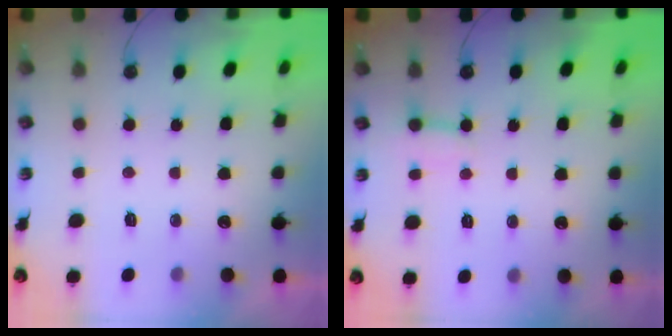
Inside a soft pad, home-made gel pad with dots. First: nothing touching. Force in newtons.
{"total": 4.1, "press": 4.0, "slide": 0.4}